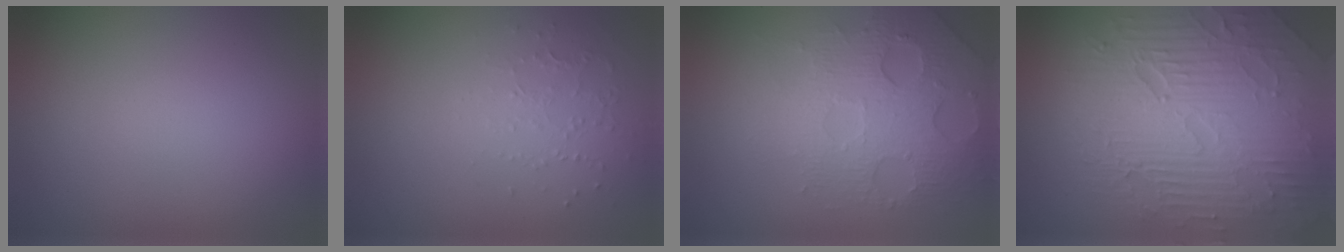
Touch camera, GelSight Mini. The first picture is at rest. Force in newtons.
{"total": 1.0, "press": 0.6, "slide": 0.8}
{"total": 4.9, "press": 4.1, "slide": 2.7}
{"total": 9.7, "press": 6.2, "slide": 7.4}